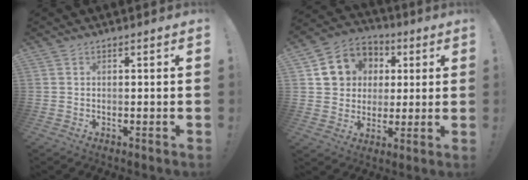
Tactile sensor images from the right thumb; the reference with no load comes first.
{"total": 11.5, "force": [2.9, 10.4, 4.0], "torque": [-0.061, -0.003, 0.064]}